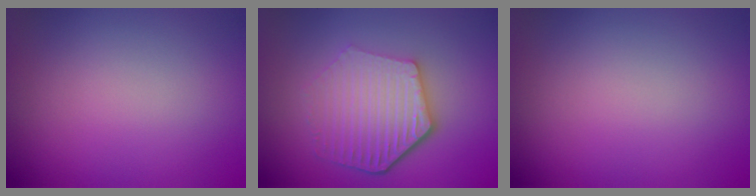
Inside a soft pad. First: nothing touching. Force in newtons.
{"total": 6.0, "press": 4.5, "slide": 4.0}
{"total": 0.0}